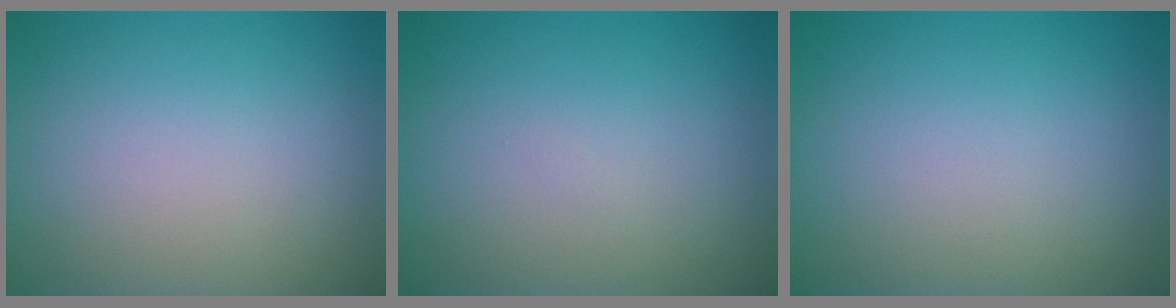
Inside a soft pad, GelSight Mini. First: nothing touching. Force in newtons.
{"total": 0.0}
{"total": 0.0}